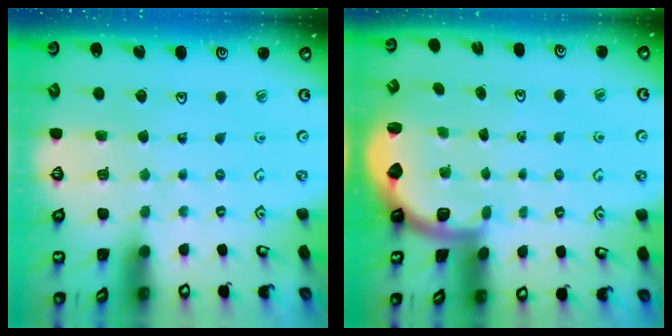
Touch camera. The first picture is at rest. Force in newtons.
{"total": 2.0, "press": 2.0, "slide": 0.5}